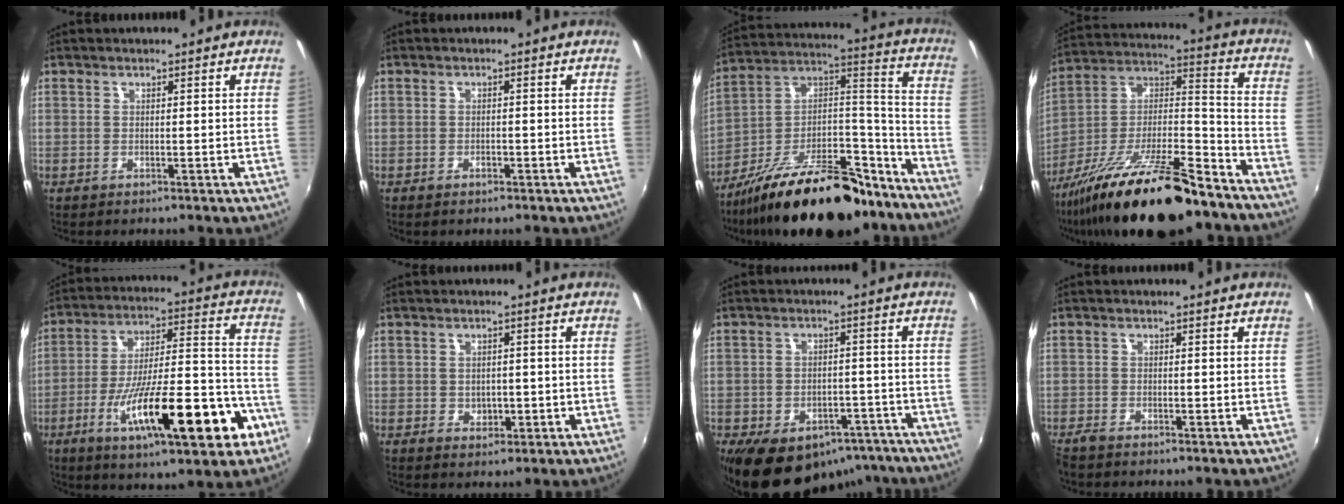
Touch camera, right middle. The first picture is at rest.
{"total": 0.6, "force": [-0.5, 0.2, 0.2], "torque": [-0.005, -0.002, -0.011]}
{"total": 26.4, "force": [-19.7, 10.0, 14.5], "torque": [-0.224, 0.034, -0.294]}
{"total": 24.9, "force": [-18.0, 5.8, 16.2], "torque": [-0.279, -0.021, -0.292]}
{"total": 24.1, "force": [-11.0, 6.1, 20.5], "torque": [-0.325, -0.020, -0.170]}
{"total": 3.1, "force": [-0.6, 2.5, 1.7], "torque": [-0.027, 0.001, -0.004]}
{"total": 17.9, "force": [-12.4, 10.2, 7.8], "torque": [-0.152, 0.010, -0.143]}
{"total": 2.0, "force": [-1.8, 0.4, 0.8], "torque": [-0.021, -0.009, -0.037]}